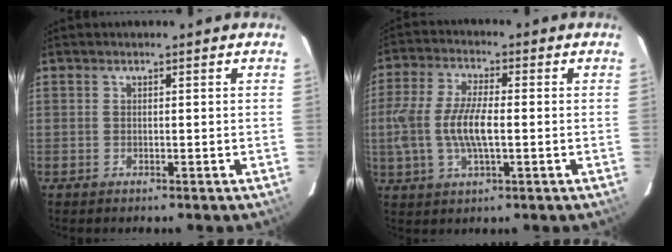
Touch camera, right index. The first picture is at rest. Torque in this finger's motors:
{"motor_torque": [1.28, 0.03, 0.66, 0.21]}